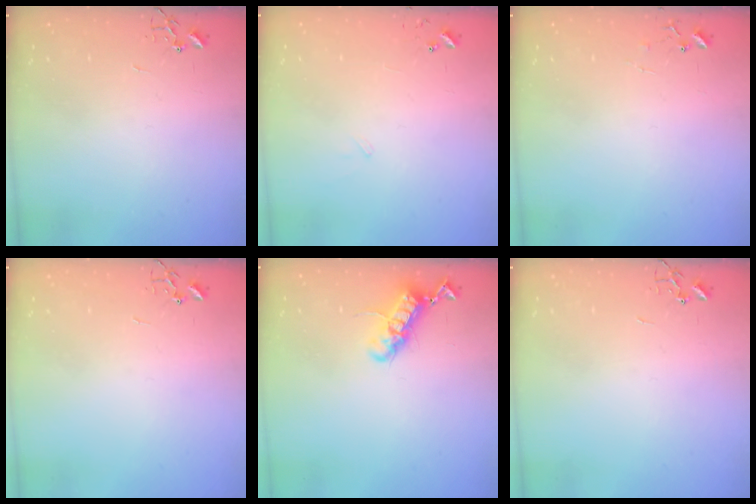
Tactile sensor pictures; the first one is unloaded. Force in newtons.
{"total": 5.8, "press": 5.8, "slide": 0.5}
{"total": 6.9, "press": 6.9, "slide": 0.4}
{"total": 0.0}
{"total": 12.7, "press": 12.6, "slide": 1.1}
{"total": 0.0}